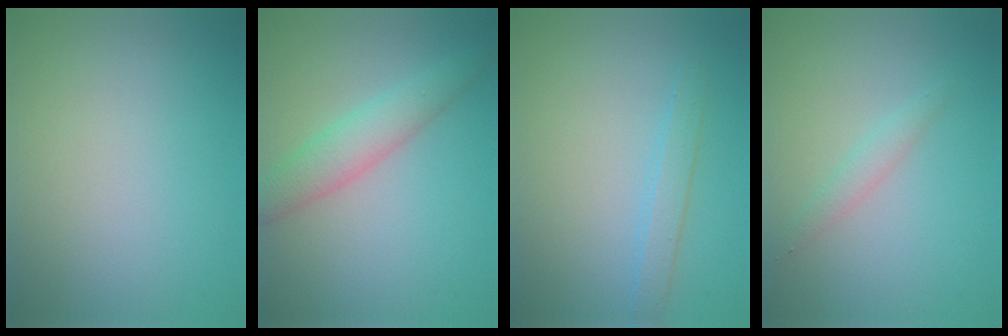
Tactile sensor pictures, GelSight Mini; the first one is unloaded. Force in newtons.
{"total": 3.5, "press": 3.5, "slide": 0.1}
{"total": 1.7, "press": 1.7, "slide": 0.0}
{"total": 1.4, "press": 1.4, "slide": 0.0}